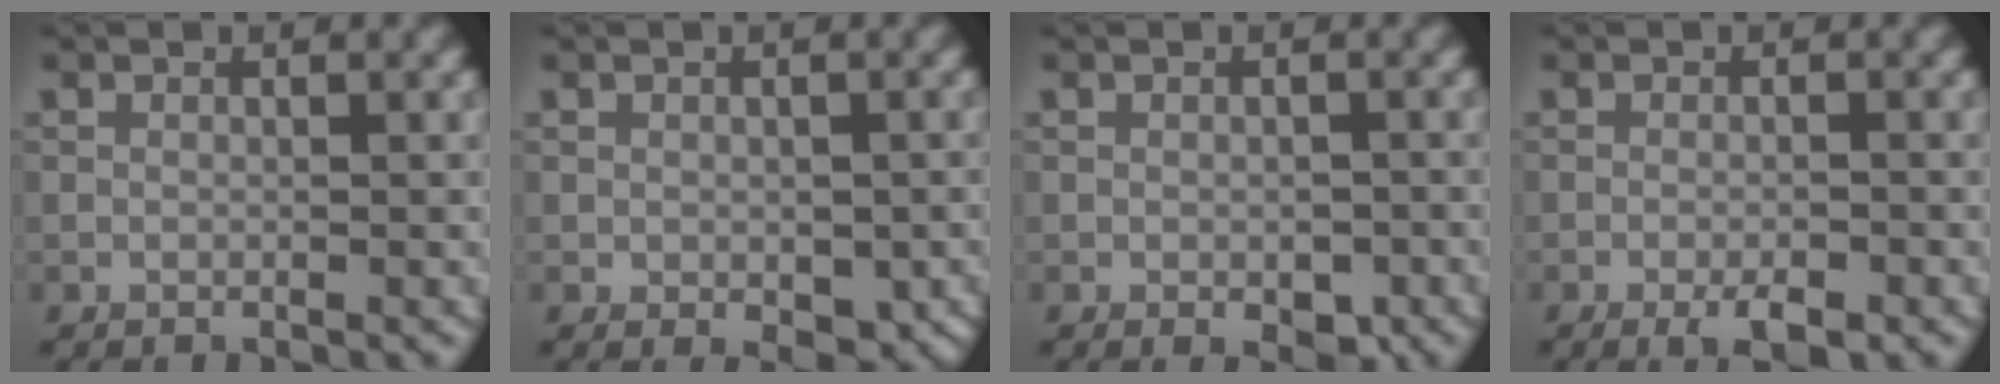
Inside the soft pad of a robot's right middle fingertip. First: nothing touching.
{"total": 3.3, "force": [-0.9, 2.0, 2.5], "torque": [-0.031, -0.012, -0.008]}
{"total": 2.3, "force": [-0.8, 1.2, 1.7], "torque": [-0.023, -0.007, -0.007]}
{"total": 2.6, "force": [-1.6, 0.6, 2.0], "torque": [-0.034, -0.003, -0.028]}